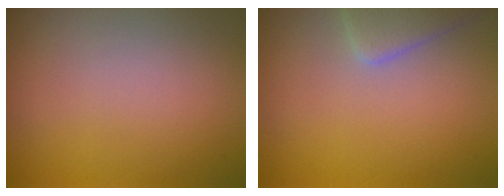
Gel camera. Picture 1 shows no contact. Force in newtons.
{"total": 3.3, "press": 3.3, "slide": 0.3}